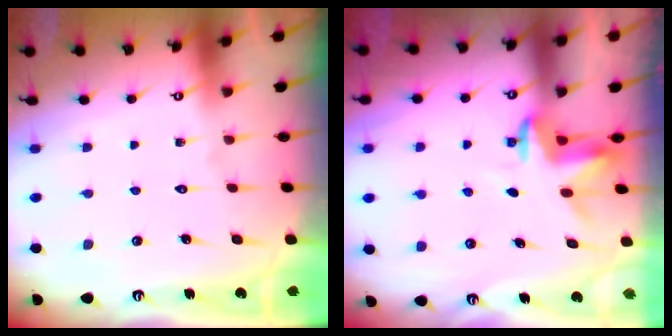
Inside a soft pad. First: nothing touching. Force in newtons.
{"total": 3.8, "press": 3.8, "slide": 0.3}